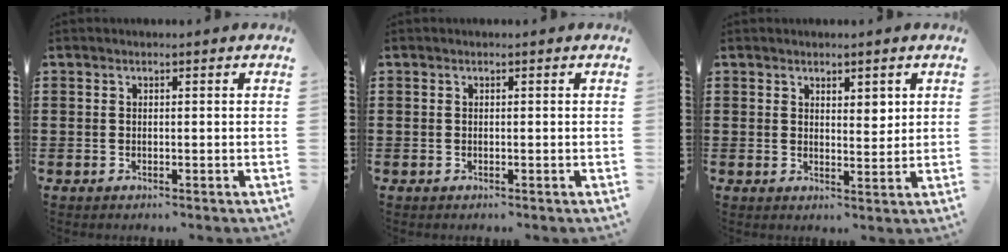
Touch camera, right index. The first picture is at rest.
{"total": 0.0}
{"total": 3.1, "force": [2.0, 1.7, 1.7], "torque": [-0.021, 0.002, 0.031]}